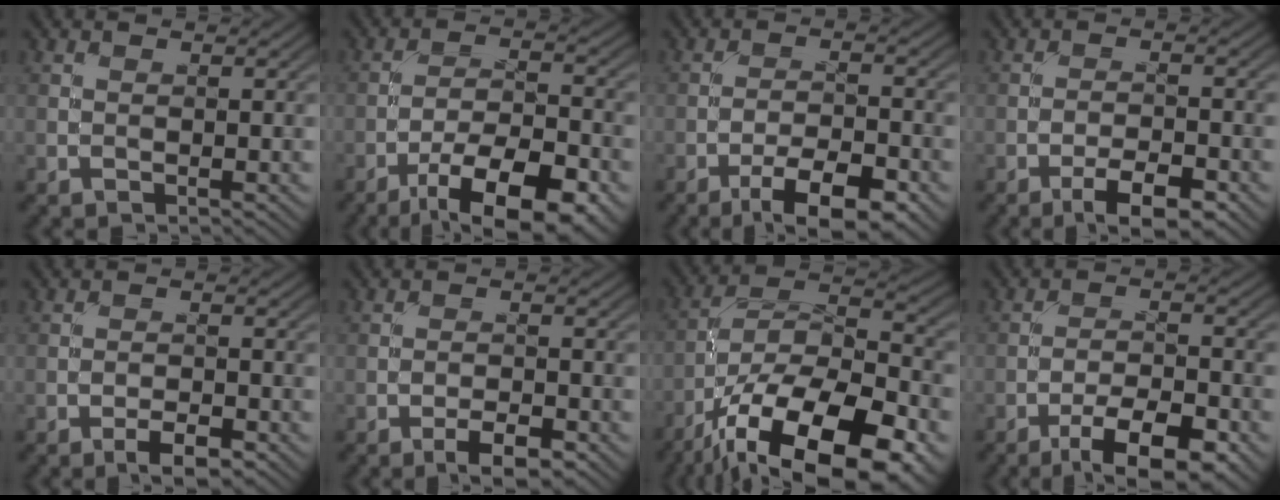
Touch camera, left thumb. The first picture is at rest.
{"total": 13.2, "force": [-8.3, 4.6, 9.2], "torque": [-0.153, -0.018, -0.127]}
{"total": 8.5, "force": [-5.4, 2.7, 6.0], "torque": [-0.094, 0.003, -0.088]}
{"total": 5.7, "force": [-3.6, 1.7, 4.1], "torque": [-0.066, 0.006, -0.058]}
{"total": 3.3, "force": [-2.0, 1.0, 2.4], "torque": [-0.038, 0.003, -0.036]}
{"total": 3.9, "force": [-2.5, 1.2, 2.8], "torque": [-0.045, 0.004, -0.040]}
{"total": 20.2, "force": [-12.7, 7.9, 13.5], "torque": [-0.217, -0.039, -0.196]}
{"total": 9.5, "force": [-6.0, 3.2, 6.7], "torque": [-0.108, 0.000, -0.097]}